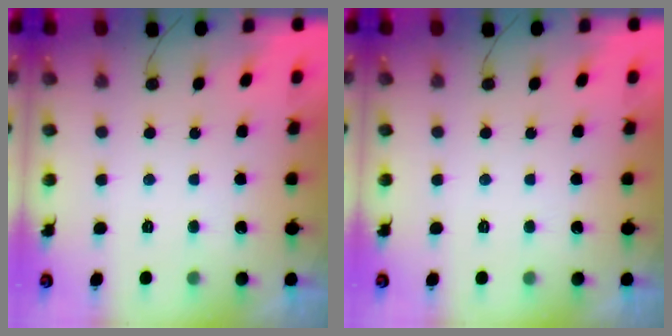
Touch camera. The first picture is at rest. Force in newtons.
{"total": 0.0}